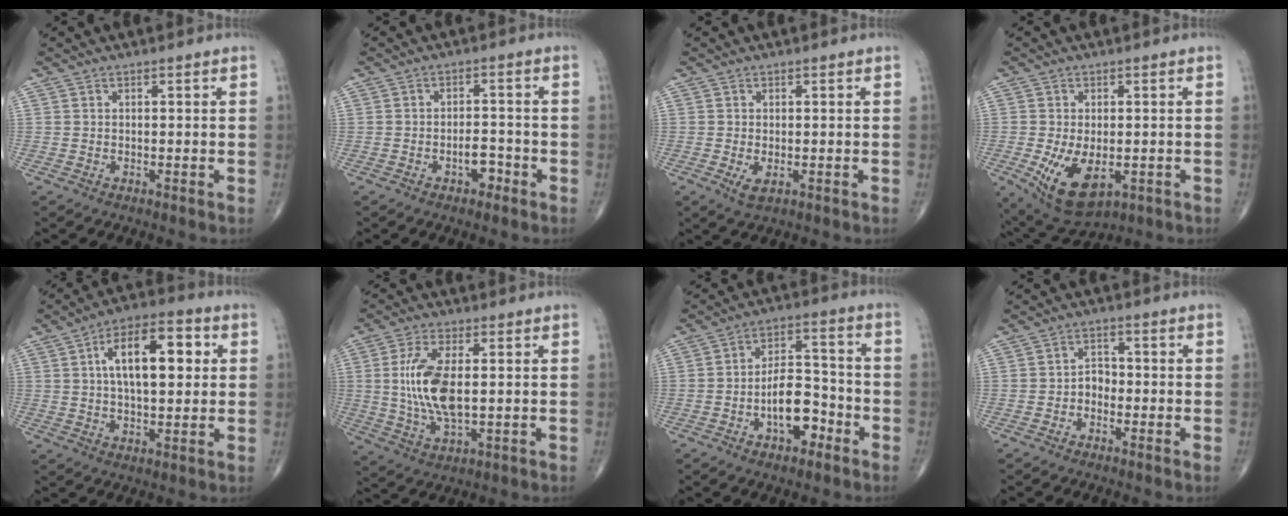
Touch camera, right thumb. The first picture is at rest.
{"total": 3.5, "force": [-1.8, 1.9, 2.3], "torque": [-0.020, 0.017, -0.029]}
{"total": 2.3, "force": [-0.6, 1.0, 2.0], "torque": [-0.038, -0.006, -0.008]}
{"total": 10.5, "force": [-2.7, 5.7, 8.4], "torque": [-0.141, -0.013, -0.029]}
{"total": 14.7, "force": [3.3, 6.8, 12.6], "torque": [-0.186, 0.013, 0.049]}
{"total": 11.6, "force": [0.9, 4.9, 10.5], "torque": [-0.224, -0.010, 0.024]}
{"total": 10.0, "force": [-4.1, 5.3, 7.5], "torque": [-0.102, 0.041, -0.071]}
{"total": 2.7, "force": [-1.1, 2.0, 1.4], "torque": [-0.007, 0.014, -0.029]}